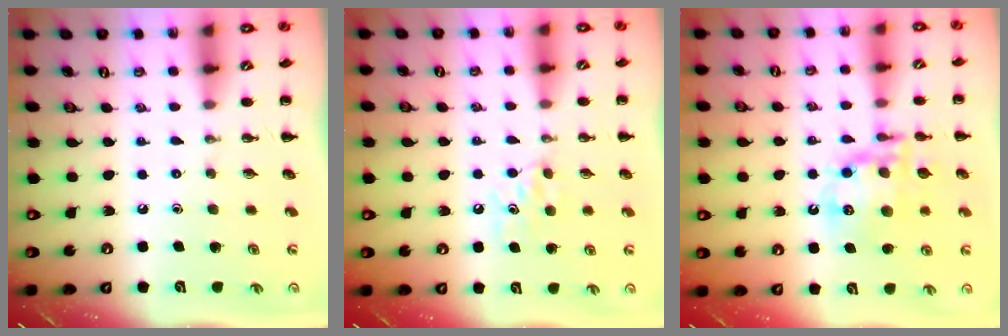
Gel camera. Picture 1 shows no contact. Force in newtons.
{"total": 6.0, "press": 5.8, "slide": 1.5}
{"total": 14.3, "press": 13.9, "slide": 3.1}